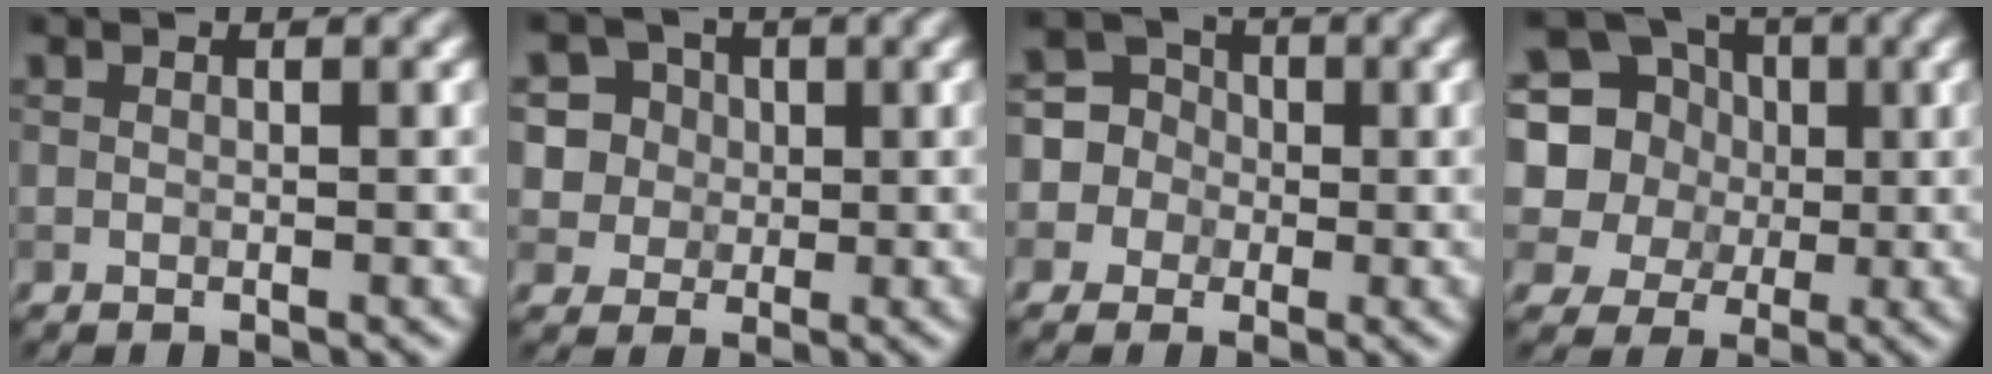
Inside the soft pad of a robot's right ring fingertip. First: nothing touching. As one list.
[{"total": 6.9, "force": [2.4, 6.1, 2.1], "torque": [-0.040, 0.027, 0.025]}, {"total": 5.7, "force": [-0.1, 5.6, 0.9], "torque": [-0.010, 0.029, -0.035]}, {"total": 15.5, "force": [3.5, 14.0, 5.7], "torque": [-0.169, 0.030, 0.044]}]